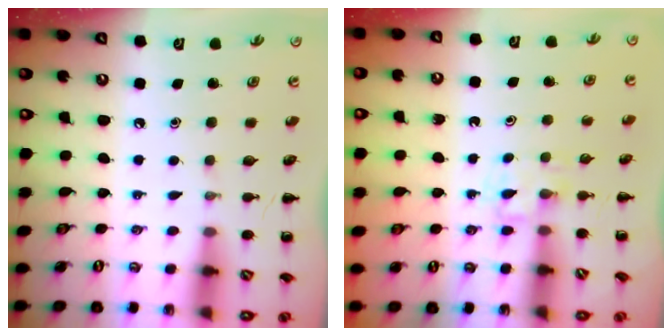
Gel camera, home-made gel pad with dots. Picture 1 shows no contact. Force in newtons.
{"total": 3.4, "press": 3.2, "slide": 1.3}